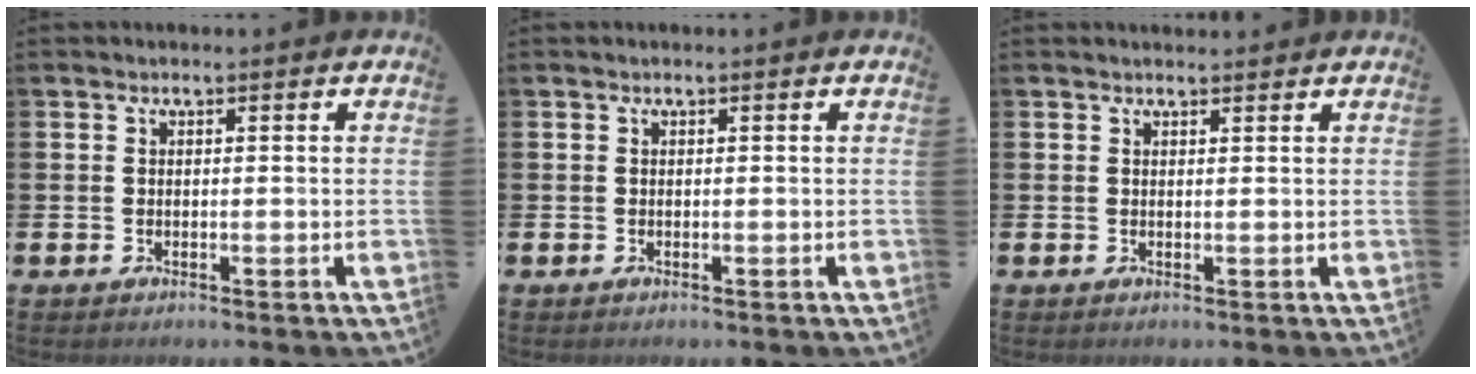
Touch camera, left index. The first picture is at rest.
{"total": 0.0}
{"total": 0.8, "force": [0.8, 0.1, 0.2], "torque": [0.010, -0.003, 0.012]}